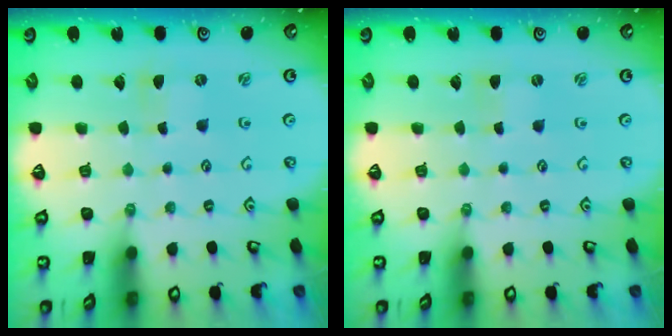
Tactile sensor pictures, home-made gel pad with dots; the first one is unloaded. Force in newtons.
{"total": 0.0}